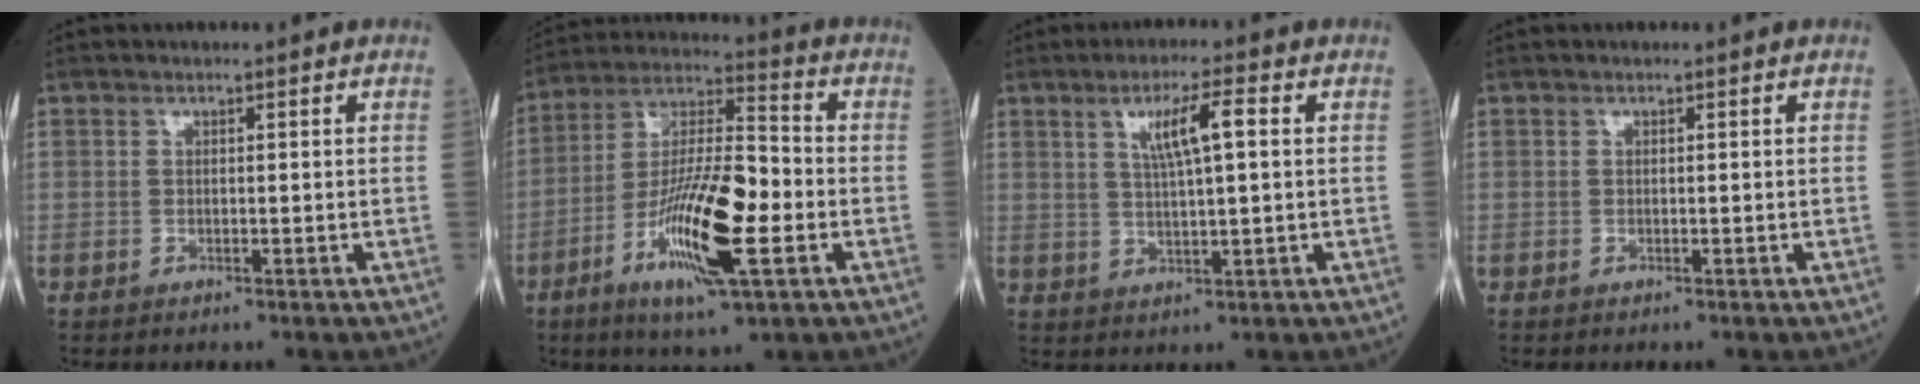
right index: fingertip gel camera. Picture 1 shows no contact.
{"total": 16.5, "force": [-5.2, 2.8, 15.4], "torque": [-0.295, -0.008, -0.091]}
{"total": 6.1, "force": [1.9, 0.4, 5.8], "torque": [-0.104, 0.007, 0.034]}
{"total": 0.0}